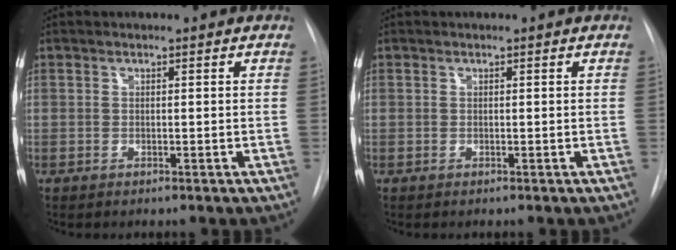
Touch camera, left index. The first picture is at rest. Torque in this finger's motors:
{"motor_torque": [0.00, 0.00, -0.01, 0.00]}